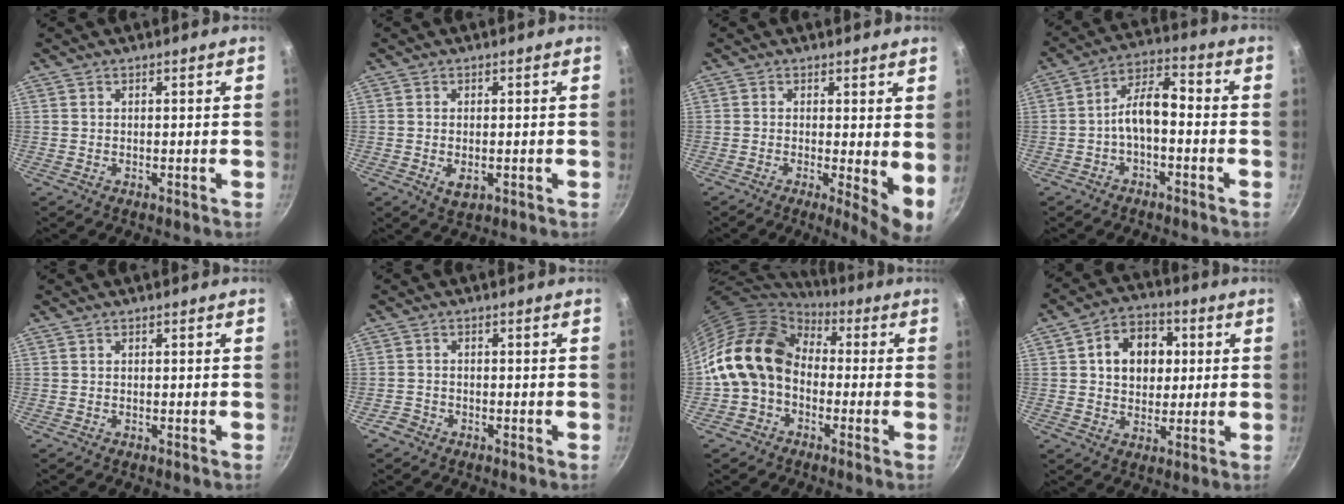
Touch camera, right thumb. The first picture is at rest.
{"total": 3.3, "force": [-0.8, 1.9, 2.6], "torque": [-0.045, -0.008, -0.009]}
{"total": 6.6, "force": [0.1, 1.8, 6.3], "torque": [-0.086, -0.020, 0.001]}
{"total": 7.7, "force": [-2.2, 3.7, 6.4], "torque": [-0.106, 0.045, -0.045]}
{"total": 0.0}
{"total": 2.0, "force": [-1.5, 1.3, 0.4], "torque": [-0.007, 0.016, -0.028]}
{"total": 15.4, "force": [-0.5, 12.2, 9.4], "torque": [-0.150, 0.046, -0.026]}
{"total": 11.7, "force": [2.4, 8.9, 7.1], "torque": [-0.076, 0.010, 0.029]}